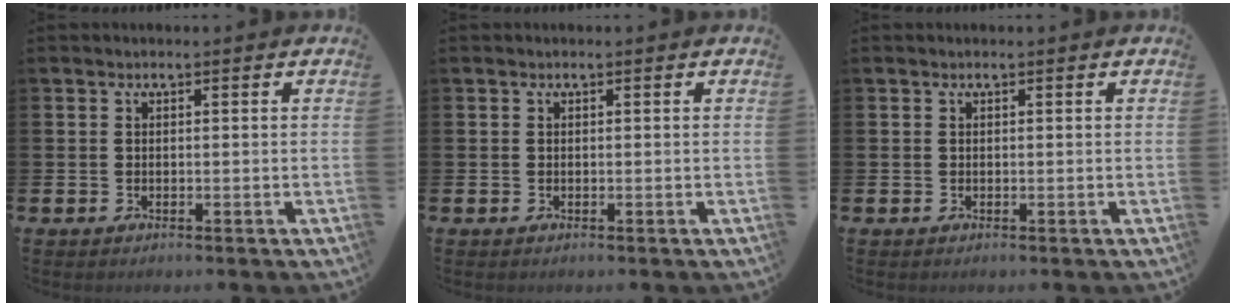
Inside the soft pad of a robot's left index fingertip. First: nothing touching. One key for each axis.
{"total": 0.0}
{"total": 0.0}